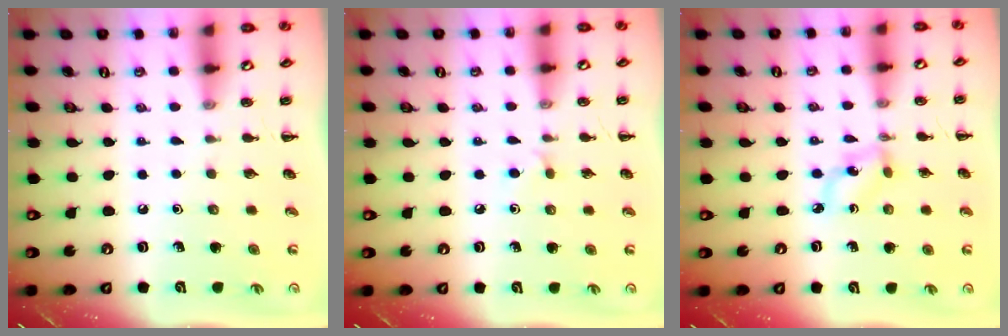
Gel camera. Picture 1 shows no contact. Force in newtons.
{"total": 4.0, "press": 3.7, "slide": 1.5}
{"total": 2.8, "press": 2.7, "slide": 0.8}